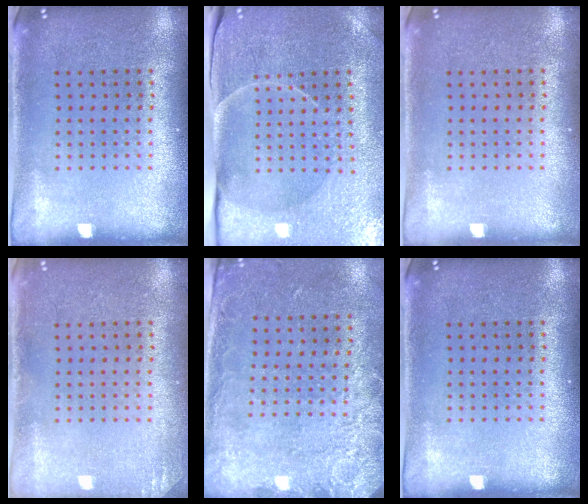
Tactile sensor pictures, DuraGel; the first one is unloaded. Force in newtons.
{"total": 3.6, "press": 3.6, "slide": 0.5}
{"total": 0.0}
{"total": 1.1, "press": 1.1, "slide": 0.1}
{"total": 2.7, "press": 2.0, "slide": 1.8}
{"total": 0.0}